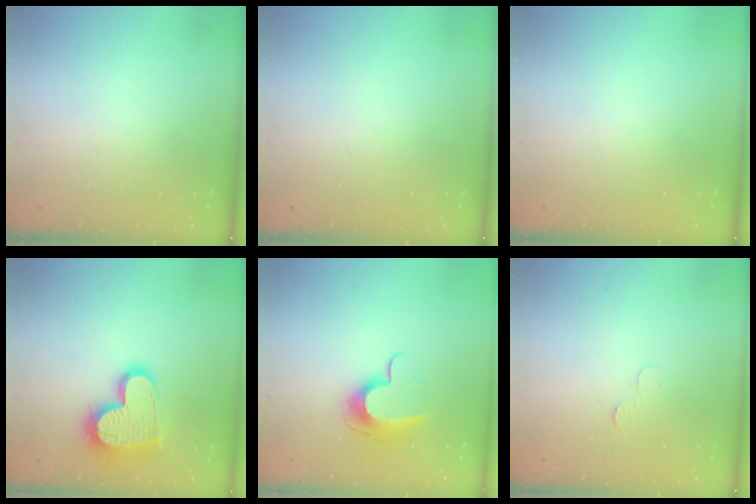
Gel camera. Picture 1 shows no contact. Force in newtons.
{"total": 0.0}
{"total": 0.0}
{"total": 17.9, "press": 17.8, "slide": 1.2}
{"total": 10.8, "press": 10.8, "slide": 0.6}
{"total": 3.5, "press": 3.5, "slide": 0.3}